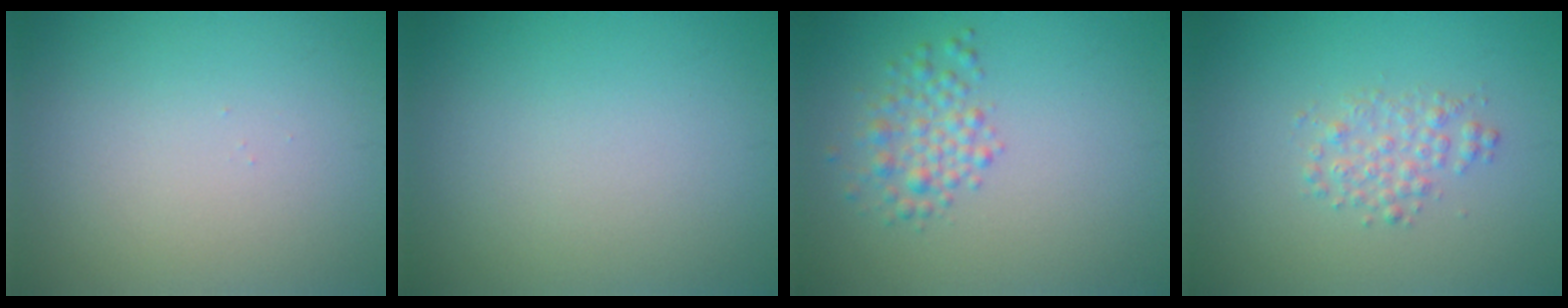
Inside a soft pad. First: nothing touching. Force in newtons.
{"total": 0.0}
{"total": 2.5, "press": 2.5, "slide": 0.0}
{"total": 2.0, "press": 2.0, "slide": 0.0}